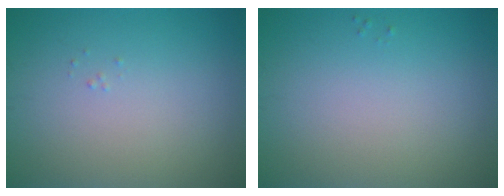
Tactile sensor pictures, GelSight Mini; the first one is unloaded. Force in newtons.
{"total": 0.0}